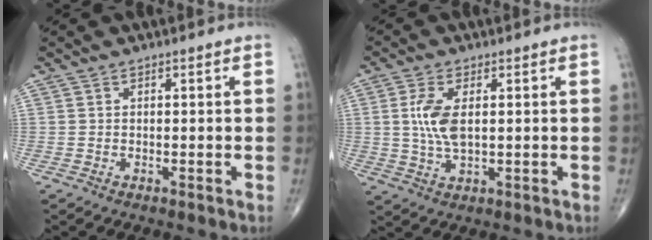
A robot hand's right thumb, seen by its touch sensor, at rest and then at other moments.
{"total": 6.8, "force": [0.9, 3.0, 6.0], "torque": [-0.130, -0.007, 0.019]}